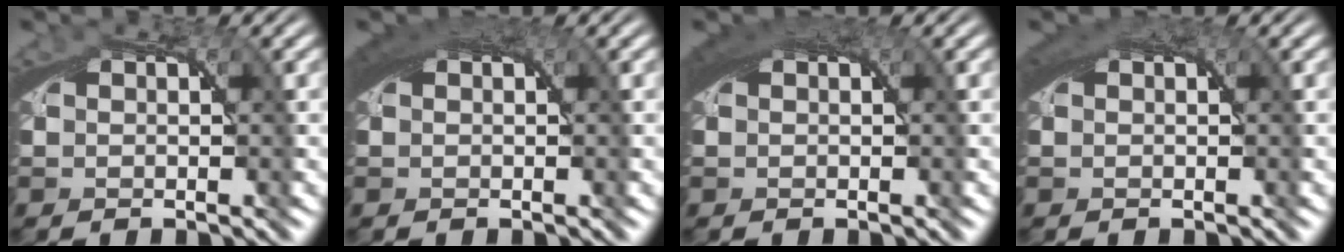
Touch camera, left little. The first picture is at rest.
{"total": 2.7, "force": [1.0, 1.4, 2.1], "torque": [-0.042, -0.002, 0.016]}
{"total": 2.7, "force": [0.9, 1.4, 2.2], "torque": [-0.043, -0.002, 0.016]}
{"total": 2.1, "force": [0.8, 1.1, 1.6], "torque": [-0.034, -0.003, 0.013]}